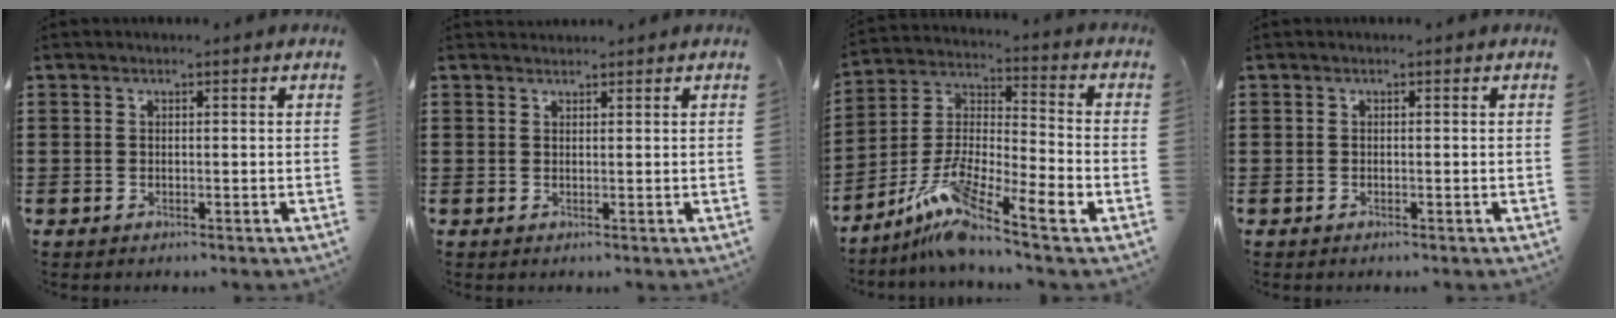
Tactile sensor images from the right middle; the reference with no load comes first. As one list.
[{"total": 1.0, "force": [1.0, 0.2, -0.1], "torque": [-0.001, 0.000, 0.020]}, {"total": 9.0, "force": [-6.4, 0.7, 6.3], "torque": [-0.144, -0.026, -0.137]}, {"total": 0.0}]